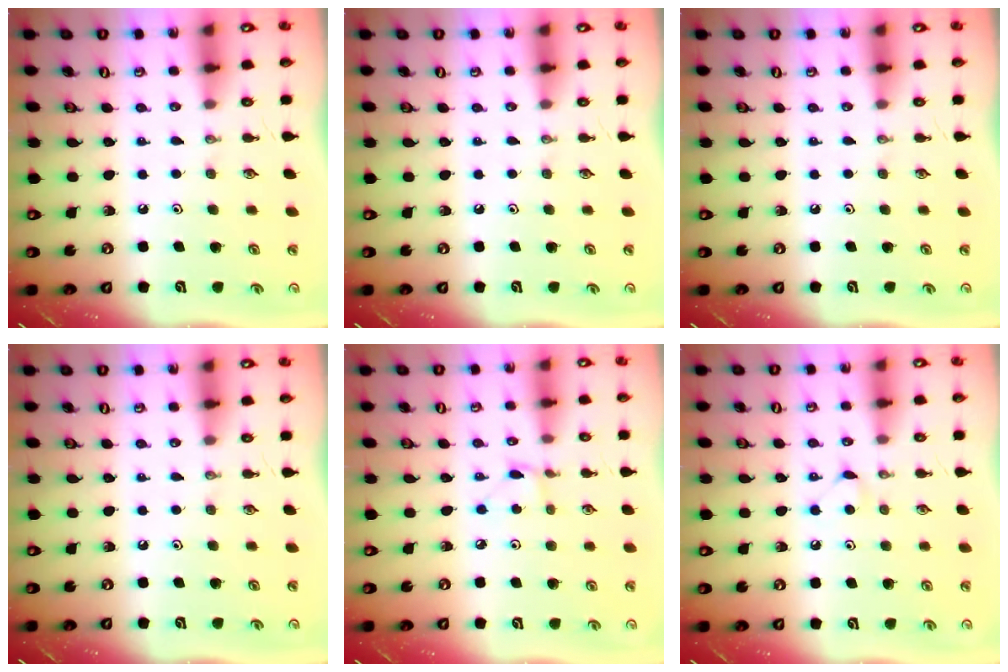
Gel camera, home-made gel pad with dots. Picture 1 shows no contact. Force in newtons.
{"total": 0.0}
{"total": 0.0}
{"total": 0.0}
{"total": 2.2, "press": 2.2, "slide": 0.3}
{"total": 3.2, "press": 3.2, "slide": 0.5}